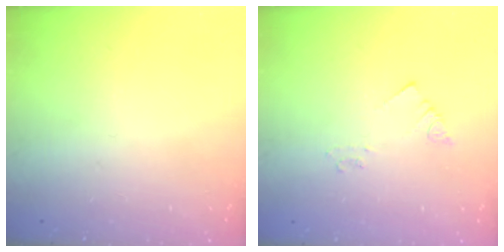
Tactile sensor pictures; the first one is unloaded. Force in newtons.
{"total": 2.1, "press": 2.1, "slide": 0.3}